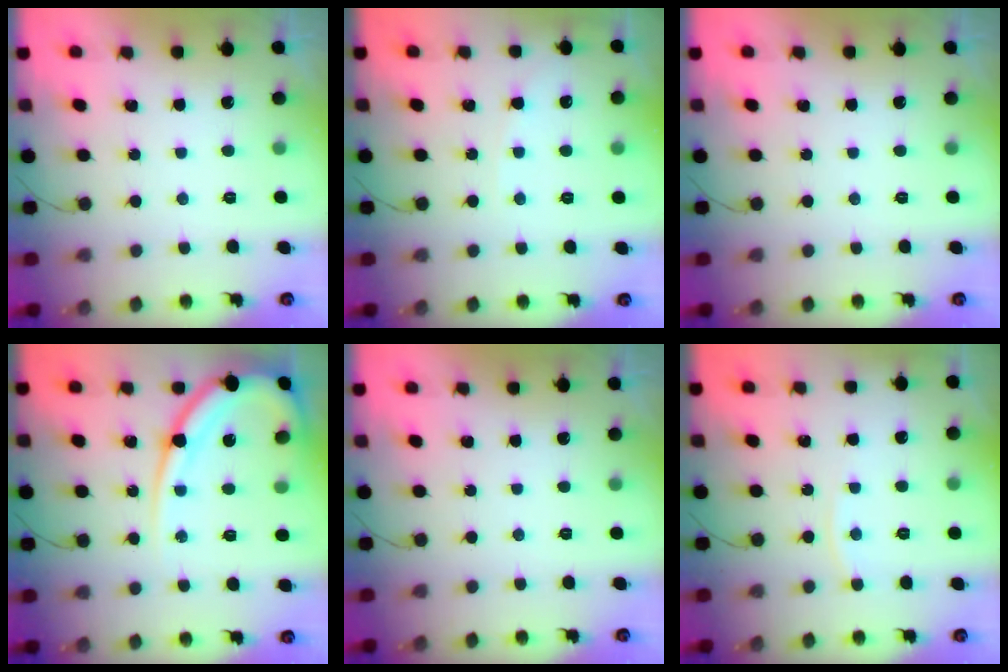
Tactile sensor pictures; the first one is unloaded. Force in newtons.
{"total": 3.8, "press": 3.7, "slide": 0.5}
{"total": 0.0}
{"total": 14.4, "press": 14.3, "slide": 1.1}
{"total": 0.0}
{"total": 3.7, "press": 3.7, "slide": 0.5}